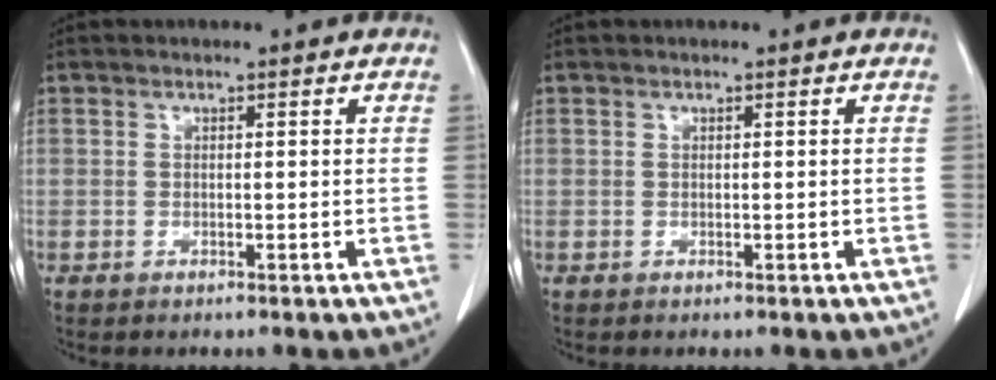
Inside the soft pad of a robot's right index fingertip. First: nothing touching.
{"total": 0.0}